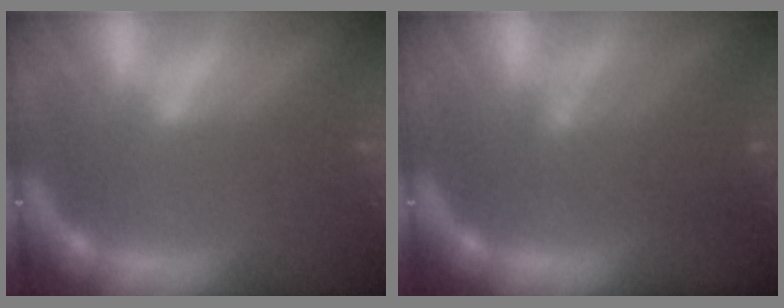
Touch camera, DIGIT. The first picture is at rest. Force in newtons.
{"total": 4.6}